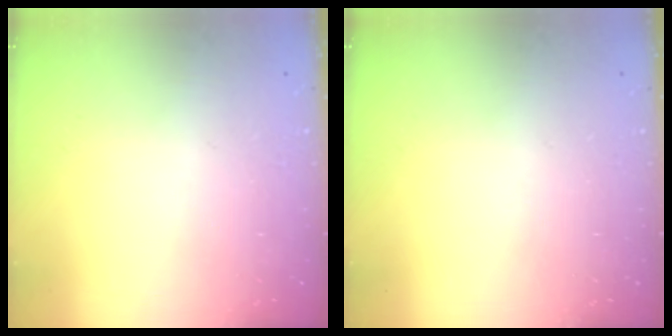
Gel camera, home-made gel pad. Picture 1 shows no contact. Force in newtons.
{"total": 0.0}